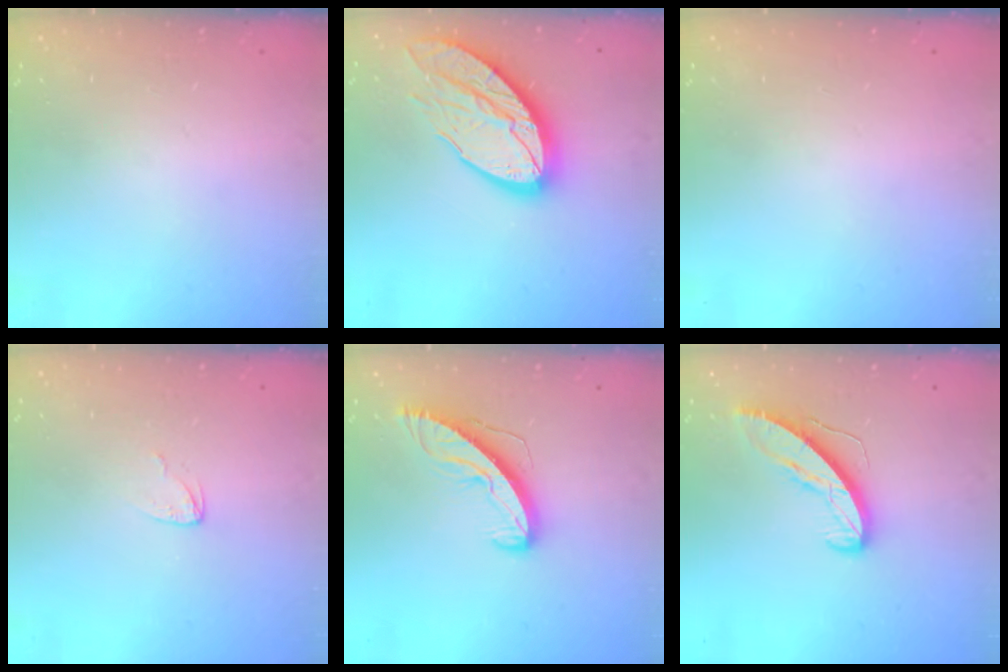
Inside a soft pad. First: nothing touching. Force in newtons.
{"total": 18.8, "press": 18.8, "slide": 1.2}
{"total": 0.0}
{"total": 3.0, "press": 3.0, "slide": 0.3}
{"total": 9.2, "press": 9.2, "slide": 0.3}
{"total": 9.1, "press": 9.0, "slide": 0.6}